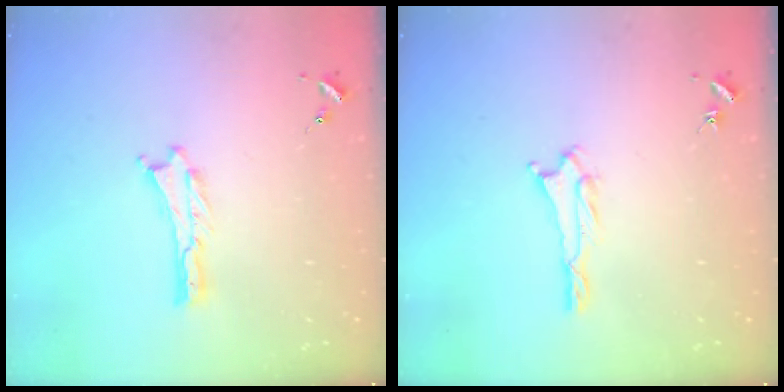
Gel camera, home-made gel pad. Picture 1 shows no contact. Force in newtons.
{"total": 1.3, "press": 1.3, "slide": 0.2}